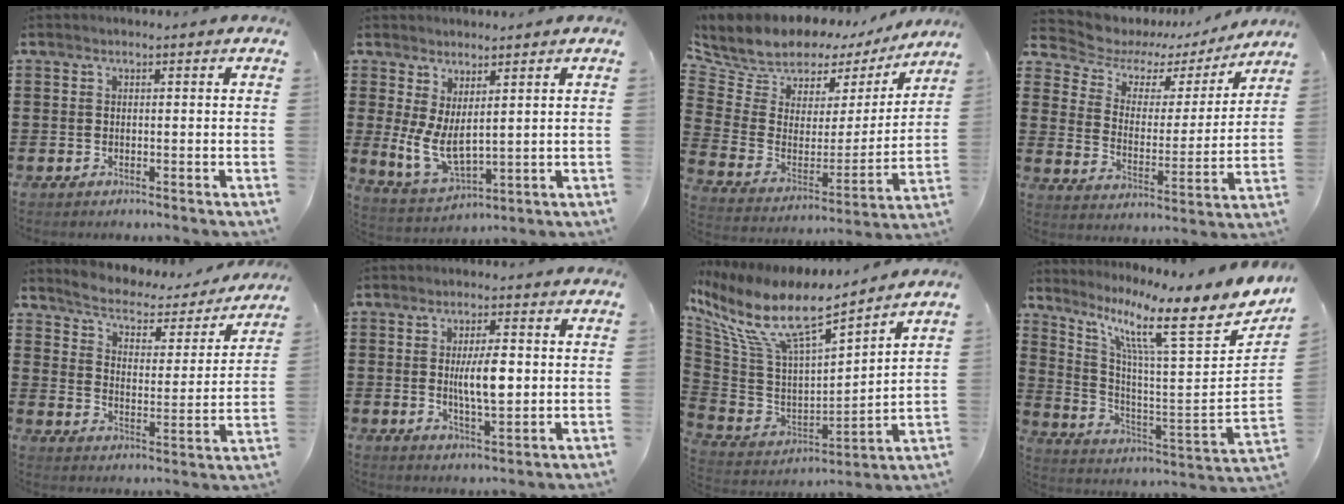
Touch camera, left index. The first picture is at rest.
{"total": 6.2, "force": [1.8, 2.7, 5.3], "torque": [-0.124, -0.013, 0.034]}
{"total": 8.3, "force": [7.2, 4.1, 0.8], "torque": [-0.070, -0.050, 0.128]}
{"total": 5.9, "force": [4.4, 3.5, 1.8], "torque": [-0.065, -0.024, 0.073]}
{"total": 3.3, "force": [3.0, 1.3, 0.5], "torque": [-0.032, -0.025, 0.041]}
{"total": 6.5, "force": [0.4, 2.2, 6.1], "torque": [-0.105, -0.003, -0.001]}
{"total": 12.8, "force": [8.4, 3.4, 9.1], "torque": [-0.210, -0.050, 0.141]}
{"total": 11.2, "force": [7.4, 1.1, 8.4], "torque": [-0.167, -0.071, 0.110]}